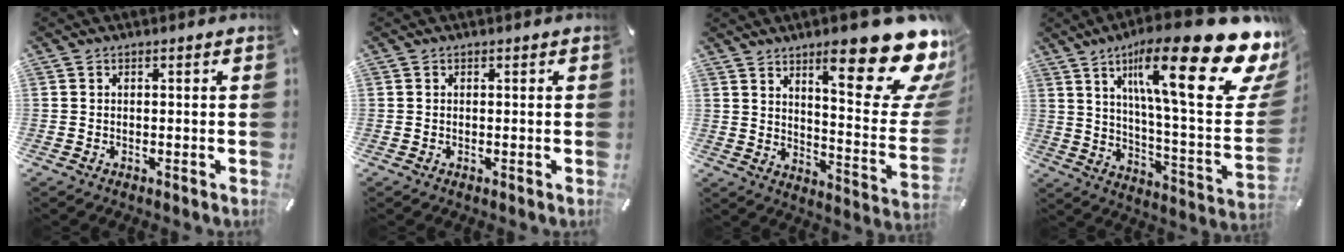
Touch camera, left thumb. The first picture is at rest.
{"total": 0.0}
{"total": 25.0, "force": [15.5, 8.3, 17.9], "torque": [-0.233, -0.114, 0.250]}
{"total": 29.7, "force": [16.2, 7.3, 23.8], "torque": [-0.360, -0.106, 0.256]}